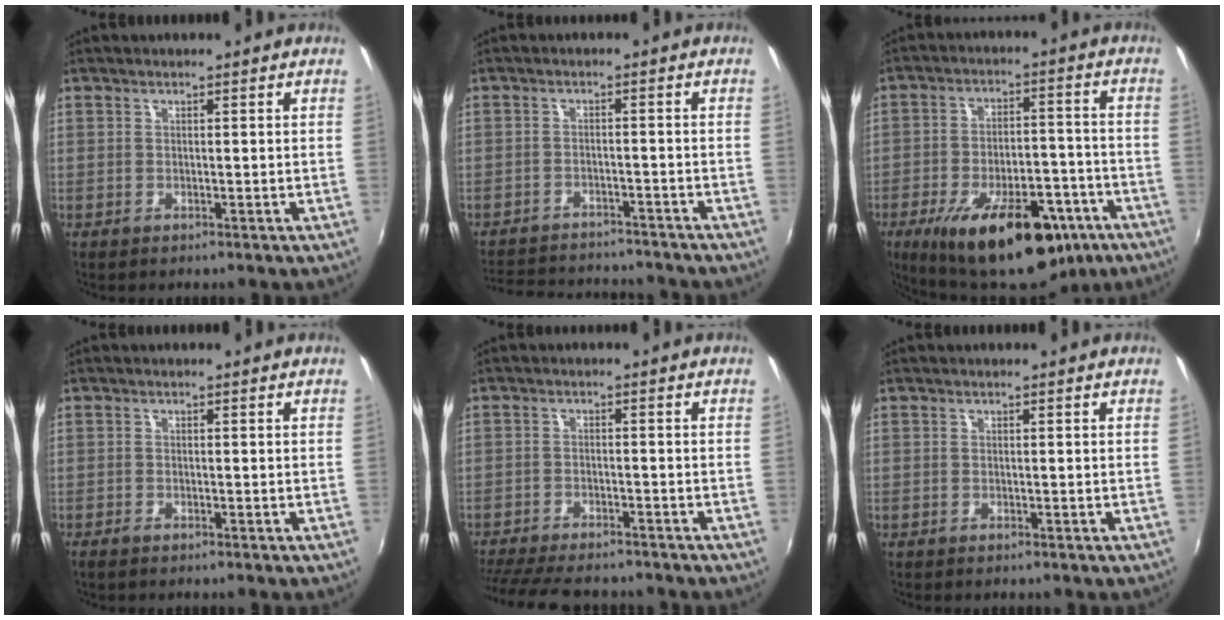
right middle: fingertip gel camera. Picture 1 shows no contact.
{"total": 15.4, "force": [-13.7, 4.2, 5.5], "torque": [-0.126, 0.000, -0.192]}
{"total": 21.7, "force": [-13.4, 9.0, 14.6], "torque": [-0.248, -0.021, -0.184]}
{"total": 1.3, "force": [-1.1, 0.3, 0.5], "torque": [-0.013, -0.005, -0.023]}
{"total": 14.1, "force": [-12.1, 3.8, 6.1], "torque": [-0.141, -0.026, -0.190]}
{"total": 0.0}